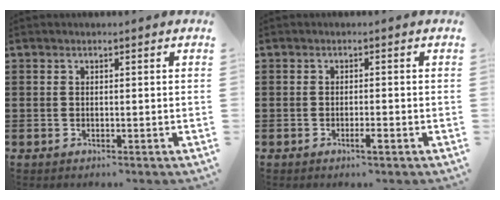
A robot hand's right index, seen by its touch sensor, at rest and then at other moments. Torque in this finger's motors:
{"motor_torque": [0.51, 0.42, 0.14, 0.04]}